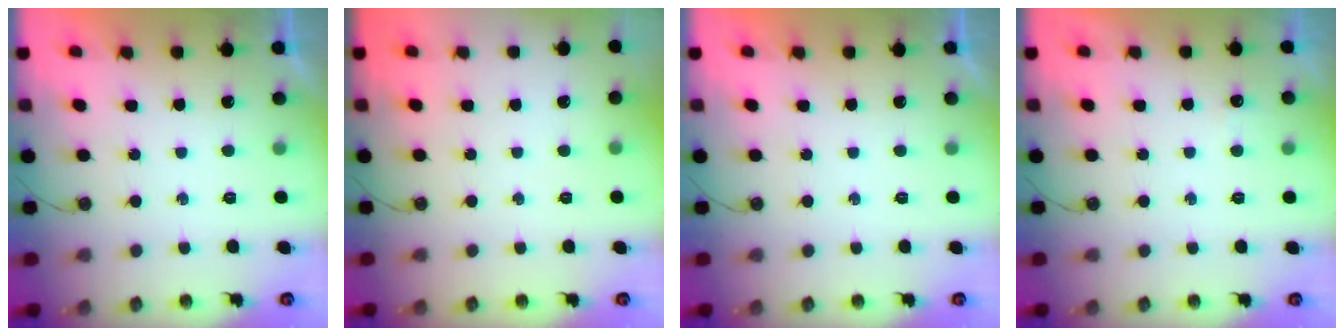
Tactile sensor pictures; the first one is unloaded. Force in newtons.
{"total": 0.0}
{"total": 0.0}
{"total": 2.9, "press": 2.8, "slide": 0.7}